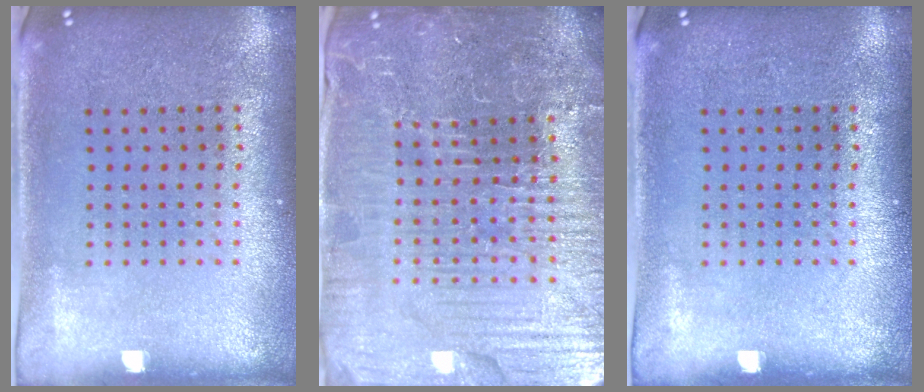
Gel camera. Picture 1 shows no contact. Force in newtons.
{"total": 6.2, "press": 5.6, "slide": 2.7}
{"total": 0.0}